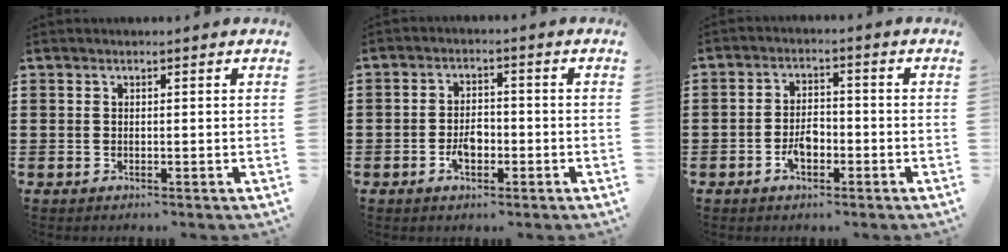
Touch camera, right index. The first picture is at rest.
{"total": 3.5, "force": [-1.4, 2.0, 2.5], "torque": [-0.052, 0.004, -0.027]}
{"total": 3.9, "force": [-1.7, 2.1, 2.7], "torque": [-0.055, 0.007, -0.034]}